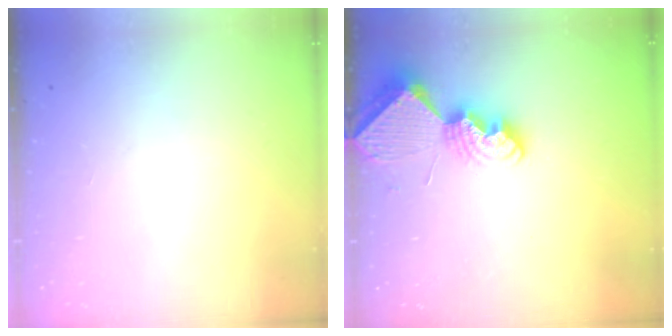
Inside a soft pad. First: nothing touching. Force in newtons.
{"total": 8.2, "press": 8.2, "slide": 0.4}